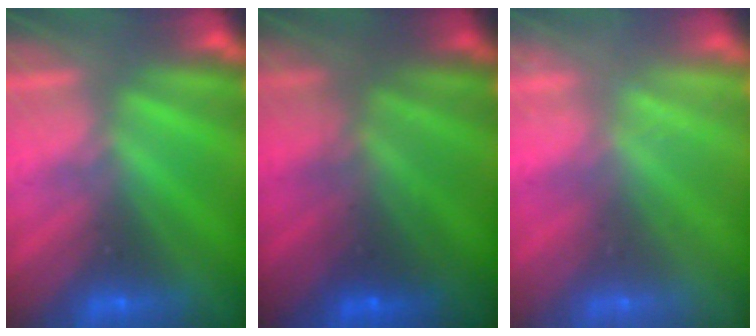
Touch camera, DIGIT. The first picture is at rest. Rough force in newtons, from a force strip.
{"total": 5.9}
{"total": 2.3}